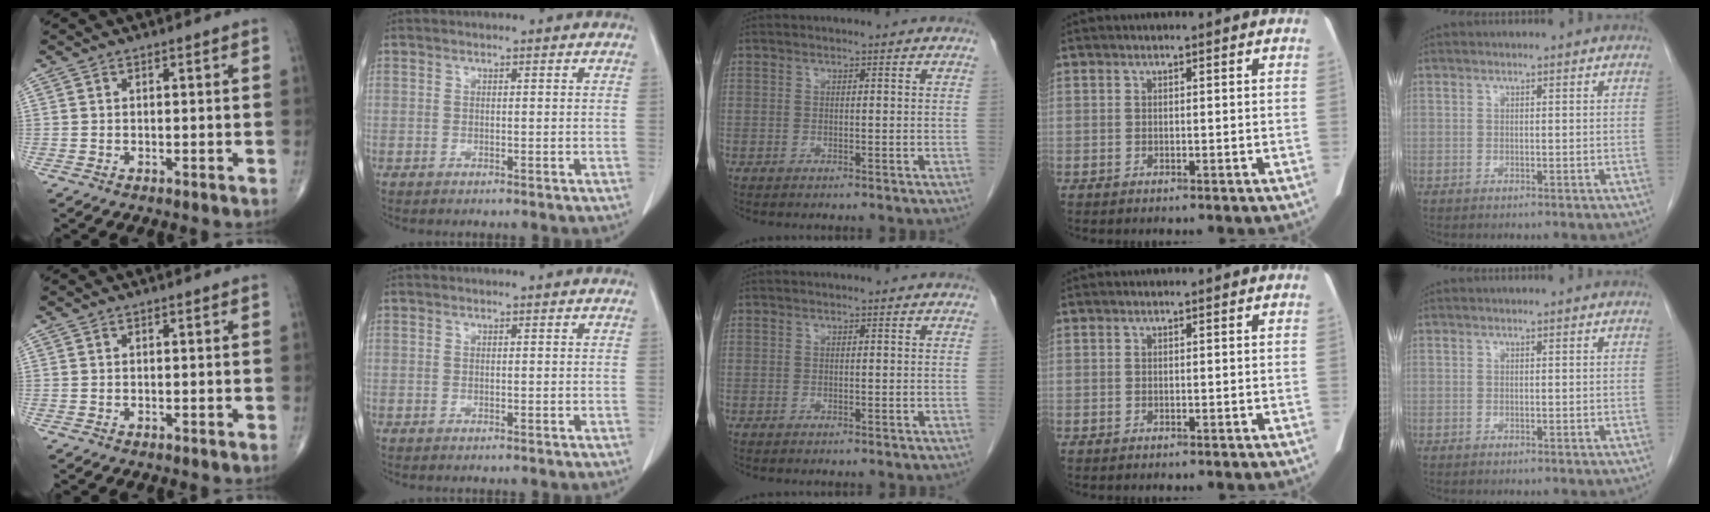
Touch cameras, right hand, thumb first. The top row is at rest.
{}